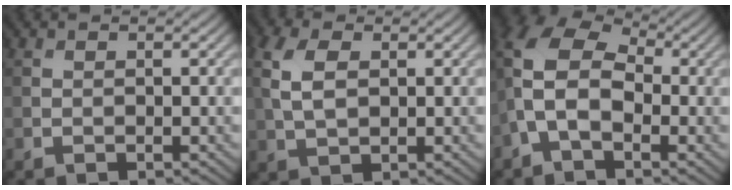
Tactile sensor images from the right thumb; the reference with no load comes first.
{"total": 5.2, "force": [1.1, 3.1, 4.0], "torque": [-0.108, 0.008, 0.019]}
{"total": 10.5, "force": [-1.0, 6.4, 8.2], "torque": [-0.200, 0.013, -0.038]}